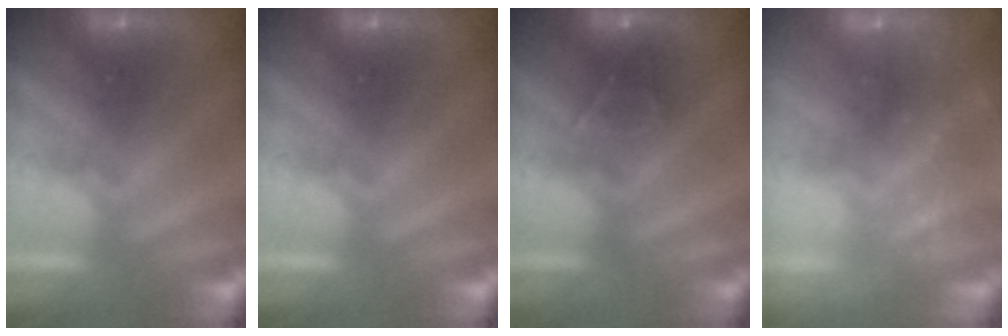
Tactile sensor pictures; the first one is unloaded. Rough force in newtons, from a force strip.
{"total": 0.0}
{"total": 2.8}
{"total": 5.5}